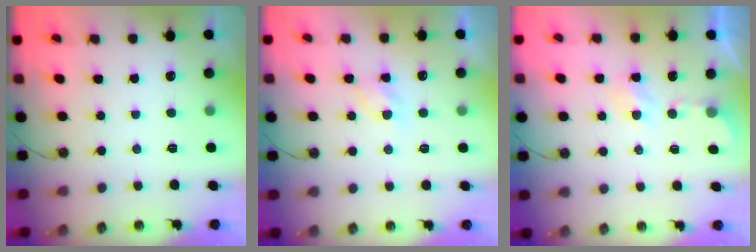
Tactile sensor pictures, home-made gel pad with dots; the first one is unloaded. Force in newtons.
{"total": 5.0, "press": 4.9, "slide": 0.7}
{"total": 3.6, "press": 3.5, "slide": 0.6}